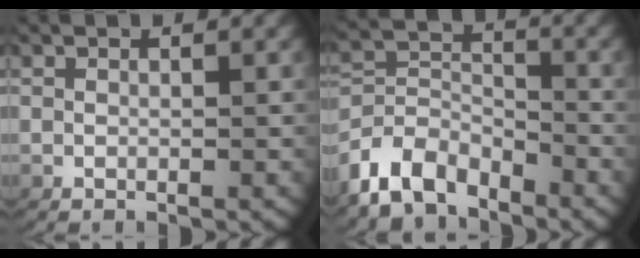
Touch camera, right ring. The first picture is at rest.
{"total": 6.9, "force": [-4.1, 4.9, 2.7], "torque": [-0.064, -0.037, -0.064]}